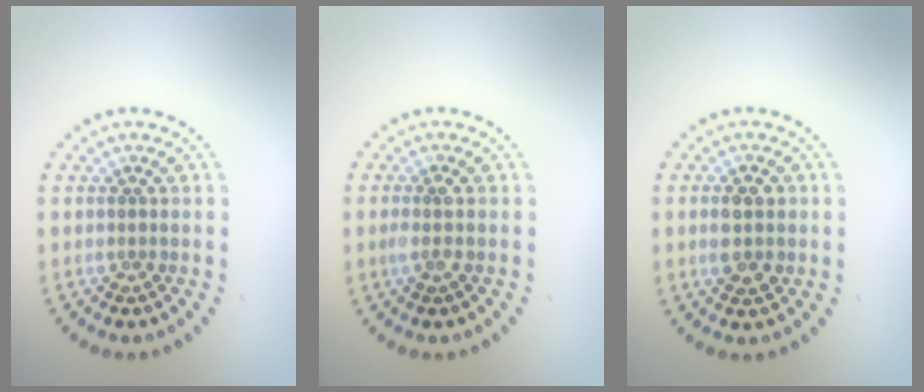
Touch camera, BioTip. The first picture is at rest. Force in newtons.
{"total": 1.3, "press": 1.2, "slide": 0.6}
{"total": 3.0, "press": 3.0, "slide": 0.1}